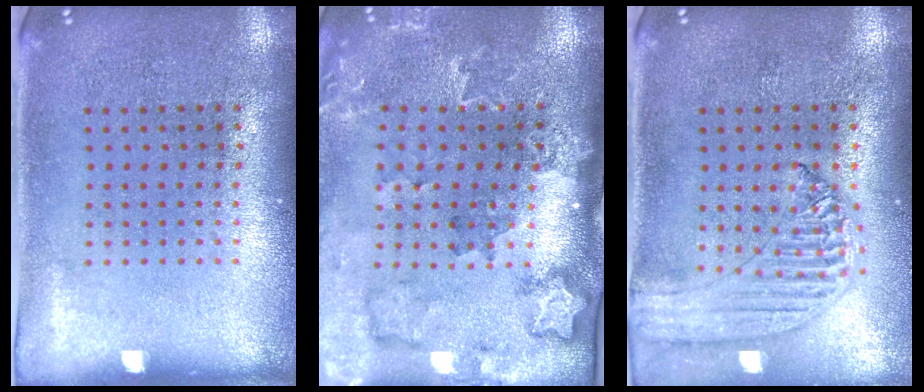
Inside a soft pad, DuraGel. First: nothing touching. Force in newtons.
{"total": 2.0, "press": 1.9, "slide": 0.4}
{"total": 1.3, "press": 1.3, "slide": 0.1}